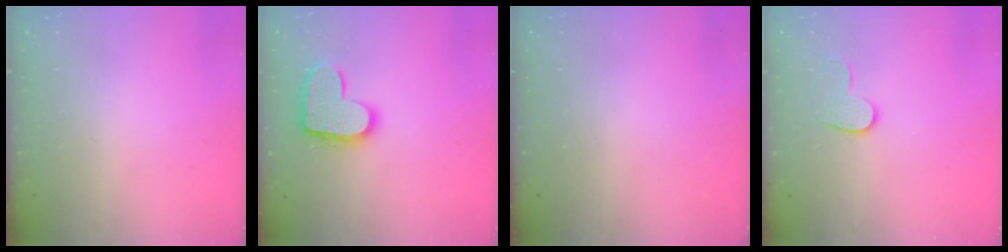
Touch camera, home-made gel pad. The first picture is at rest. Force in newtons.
{"total": 13.7, "press": 13.7, "slide": 0.6}
{"total": 0.0}
{"total": 6.2, "press": 6.2, "slide": 0.4}